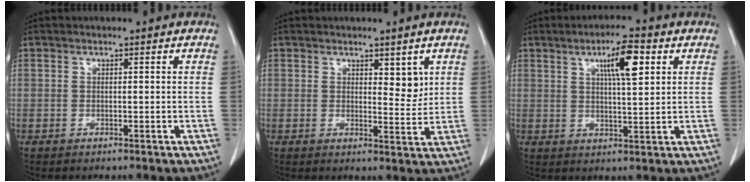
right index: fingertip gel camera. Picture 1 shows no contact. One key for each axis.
{"total": 3.4, "fx": 1.7, "fy": 1.4, "fz": 2.6, "tx": -0.033, "ty": -0.013, "tz": 0.026}
{"total": 7.3, "fx": 3.0, "fy": 1.1, "fz": 6.5, "tx": -0.110, "ty": 0.006, "tz": 0.049}